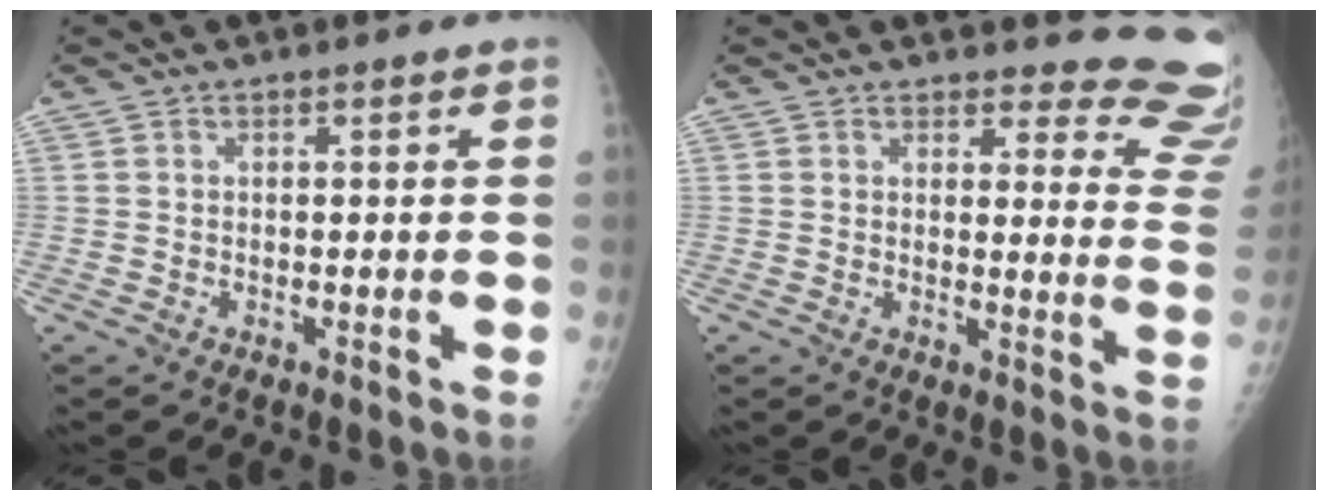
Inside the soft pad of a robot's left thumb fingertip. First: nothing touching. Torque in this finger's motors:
{"motor_torque": [-0.24, 0.32, -0.21, -0.04, 0.03]}